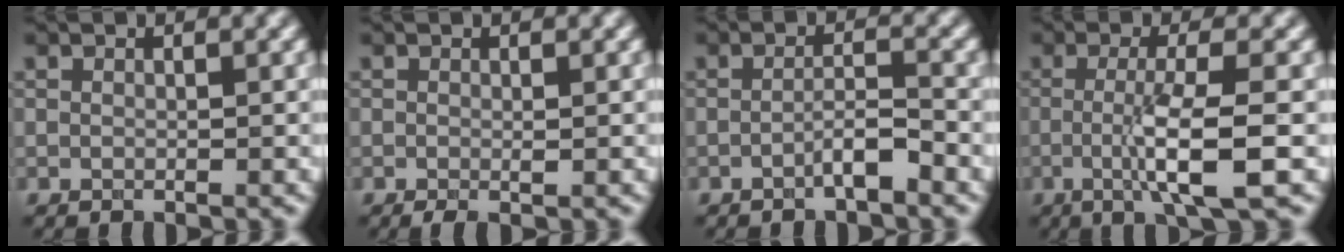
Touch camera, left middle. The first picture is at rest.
{"total": 1.0, "force": [-0.3, 0.2, 1.0], "torque": [-0.020, -0.003, -0.005]}
{"total": 2.1, "force": [-1.2, 0.2, 1.7], "torque": [-0.031, 0.010, -0.025]}
{"total": 5.7, "force": [-1.1, 0.9, 5.5], "torque": [-0.093, 0.001, -0.026]}